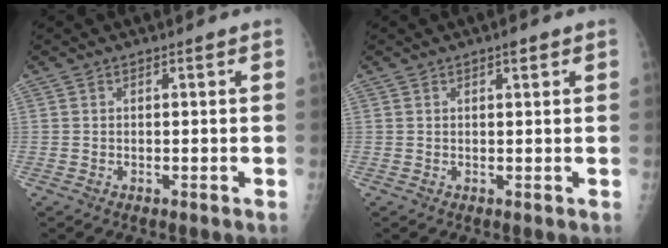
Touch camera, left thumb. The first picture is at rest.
{"total": 1.5, "force": [0.9, 0.5, 1.0], "torque": [-0.011, -0.002, 0.012]}